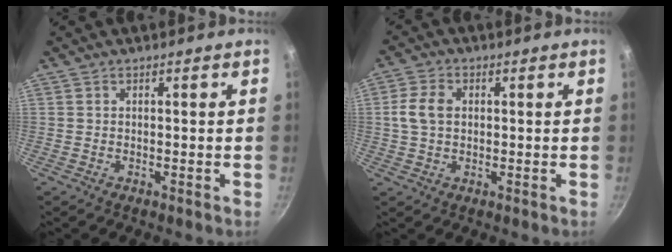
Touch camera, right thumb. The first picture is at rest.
{"total": 5.5, "force": [0.6, 3.8, 3.9], "torque": [-0.083, 0.009, 0.010]}